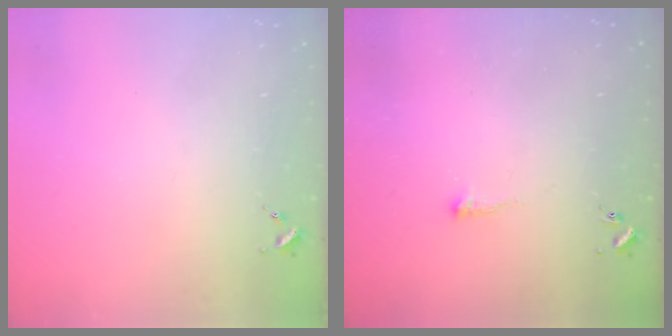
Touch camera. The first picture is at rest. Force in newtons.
{"total": 4.6, "press": 4.6, "slide": 0.7}